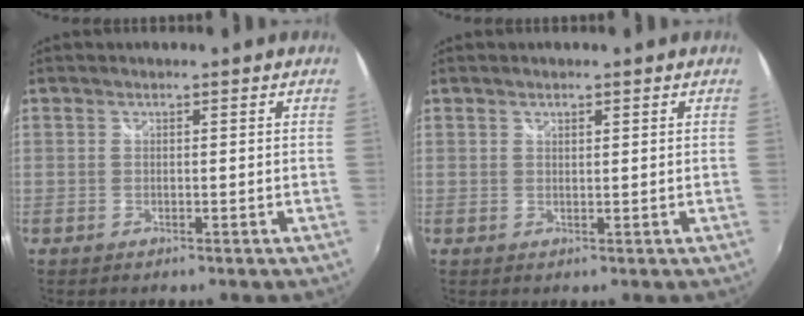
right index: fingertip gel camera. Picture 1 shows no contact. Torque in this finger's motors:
{"motor_torque": [-0.24, -0.07, -0.03, -0.01]}